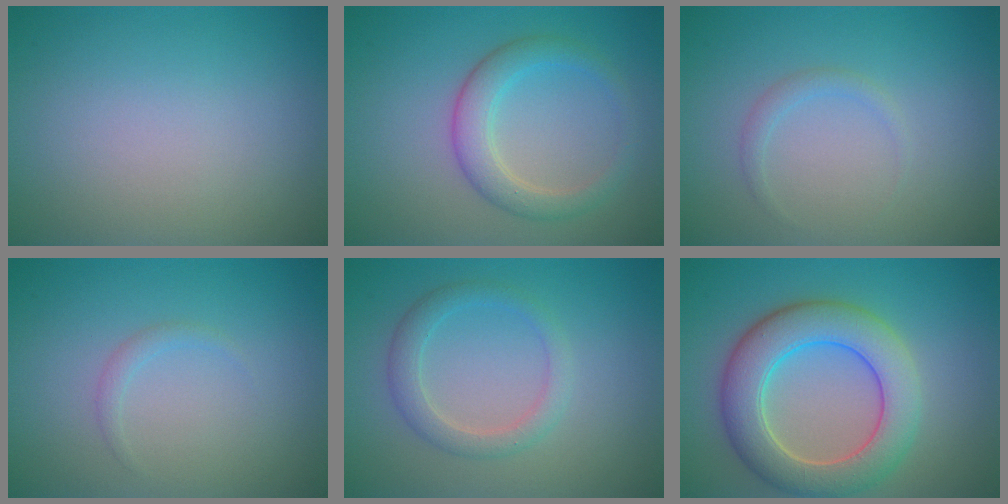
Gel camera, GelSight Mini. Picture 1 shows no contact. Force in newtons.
{"total": 3.3, "press": 3.3, "slide": 0.1}
{"total": 1.0, "press": 1.0, "slide": 0.1}
{"total": 0.8, "press": 0.8, "slide": 0.1}
{"total": 2.5, "press": 2.5, "slide": 0.1}
{"total": 7.3, "press": 7.3, "slide": 0.1}